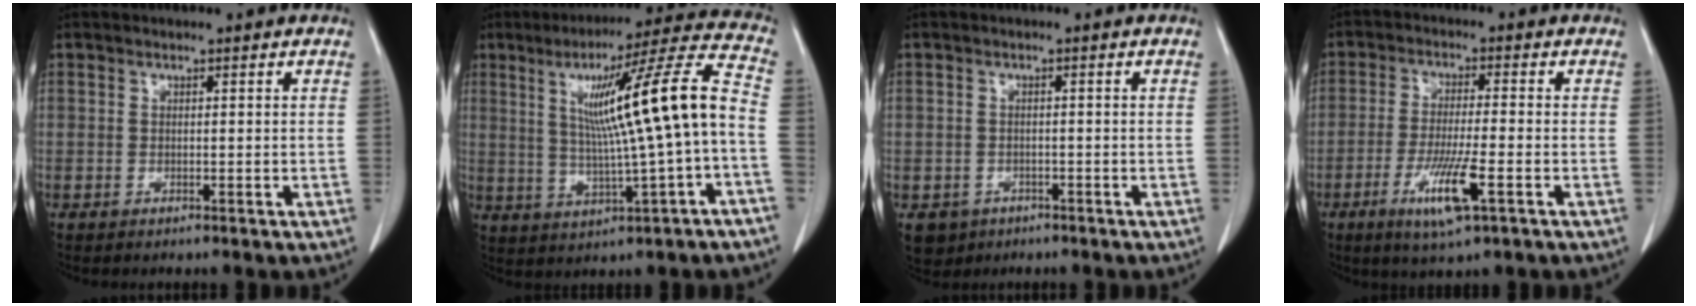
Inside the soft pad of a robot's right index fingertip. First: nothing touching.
{"total": 16.0, "force": [0.5, -0.4, 16.0], "torque": [-0.246, 0.021, 0.010]}
{"total": 3.9, "force": [-2.0, 3.4, 0.5], "torque": [-0.007, 0.005, -0.026]}
{"total": 8.5, "force": [-3.7, 0.5, 7.7], "torque": [-0.146, -0.020, -0.063]}